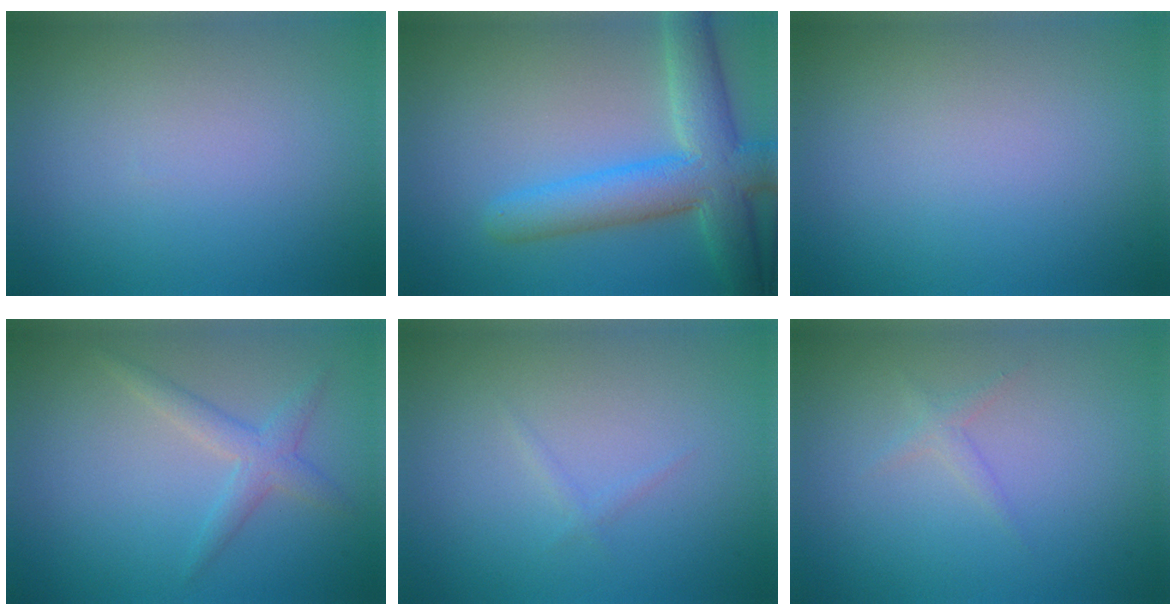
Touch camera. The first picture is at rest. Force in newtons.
{"total": 7.3, "press": 7.2, "slide": 0.4}
{"total": 0.0}
{"total": 2.2, "press": 2.2, "slide": 0.1}
{"total": 0.6, "press": 0.6, "slide": 0.0}
{"total": 0.9, "press": 0.9, "slide": 0.0}